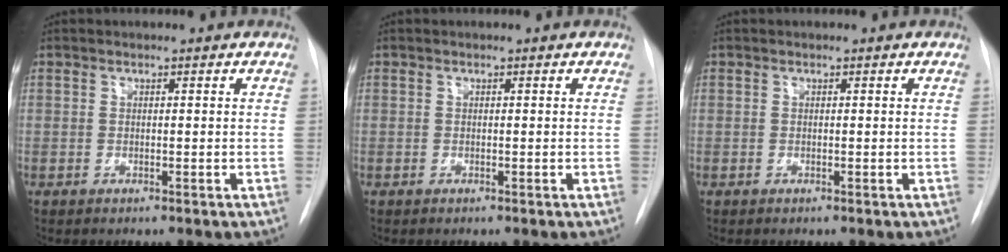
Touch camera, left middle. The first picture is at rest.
{"total": 0.0}
{"total": 0.0}